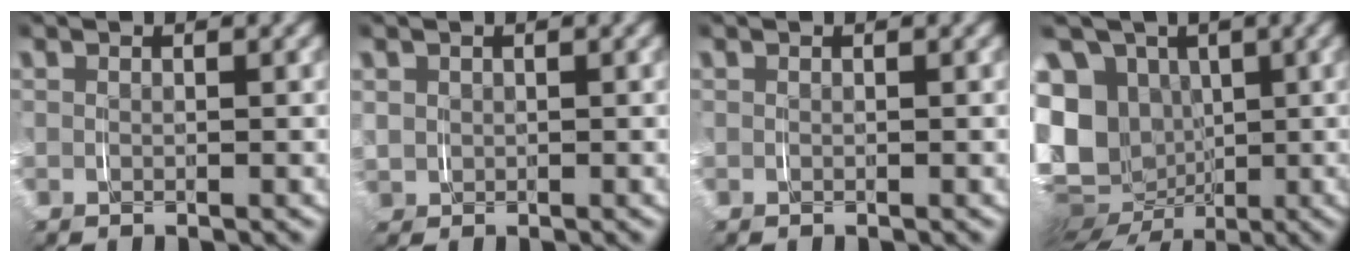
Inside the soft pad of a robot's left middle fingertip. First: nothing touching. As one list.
[{"total": 3.1, "force": [0.2, 2.9, 0.9], "torque": [-0.047, -0.009, 0.007]}, {"total": 0.0}, {"total": 15.2, "force": [-2.9, 13.3, 6.7], "torque": [-0.171, -0.062, -0.033]}]